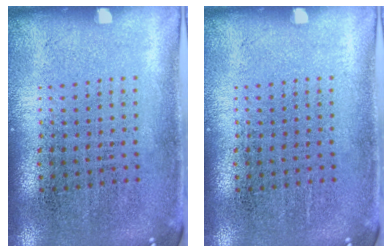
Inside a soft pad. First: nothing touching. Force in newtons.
{"total": 0.0}